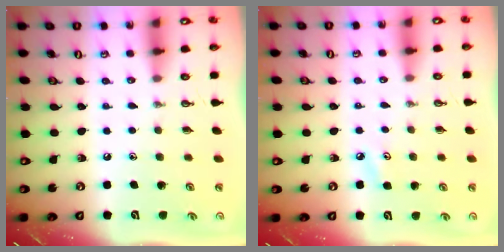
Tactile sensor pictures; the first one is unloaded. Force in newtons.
{"total": 4.3, "press": 4.2, "slide": 0.5}